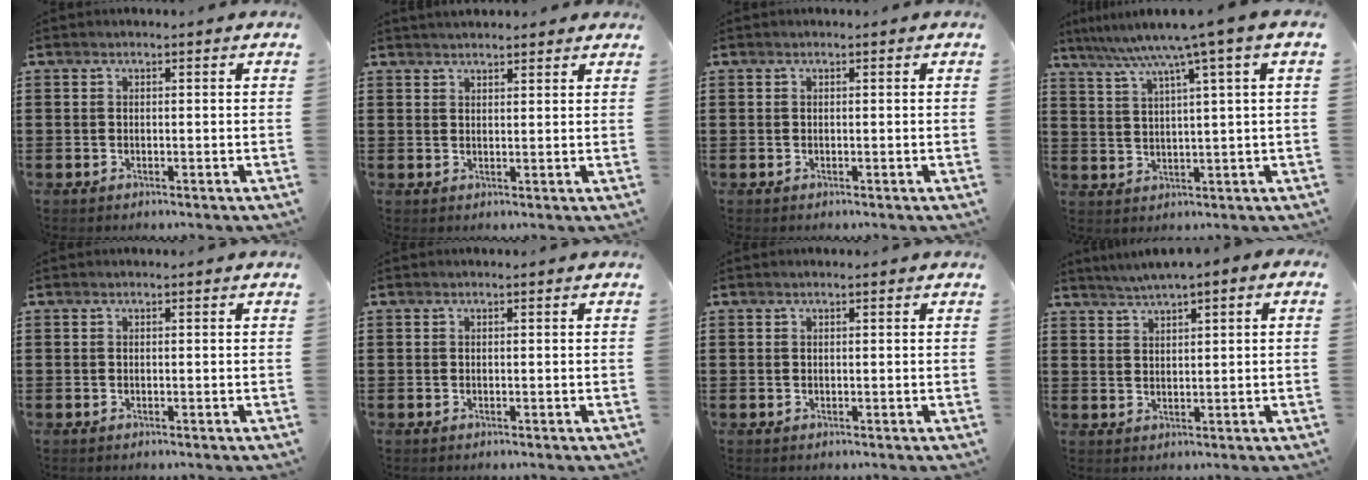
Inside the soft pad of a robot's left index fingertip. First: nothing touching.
{"total": 1.8, "force": [1.8, 0.4, 0.1], "torque": [-0.005, 0.005, 0.034]}
{"total": 0.0}
{"total": 7.1, "force": [4.4, -0.7, 5.5], "torque": [-0.122, -0.023, 0.069]}
{"total": 0.0}
{"total": 0.0}
{"total": 0.0}
{"total": 1.4, "force": [1.2, 0.1, 0.7], "torque": [-0.017, -0.002, 0.021]}